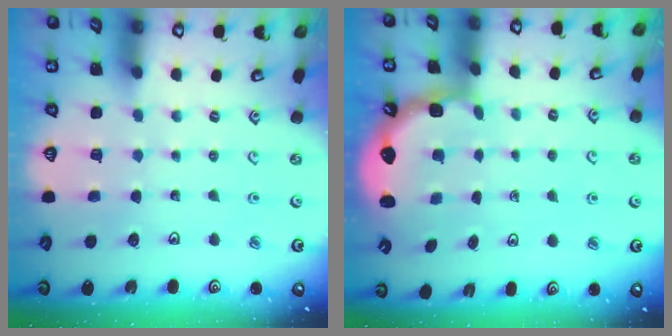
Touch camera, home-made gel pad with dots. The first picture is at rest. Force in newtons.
{"total": 2.6, "press": 2.2, "slide": 1.4}